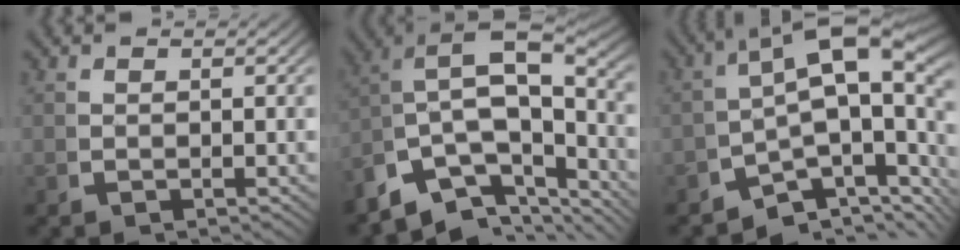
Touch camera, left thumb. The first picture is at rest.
{"total": 14.7, "force": [-2.4, 10.6, 10.0], "torque": [-0.212, -0.046, -0.025]}
{"total": 11.5, "force": [-1.4, 6.8, 9.1], "torque": [-0.156, -0.029, -0.020]}